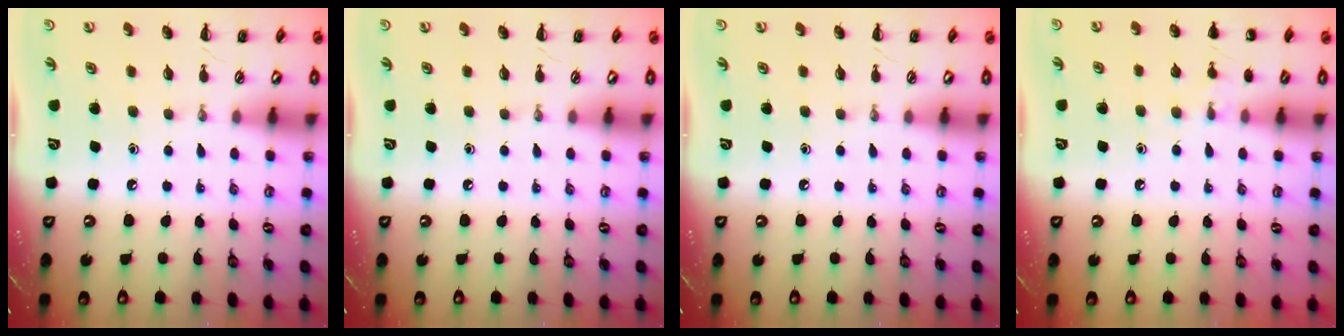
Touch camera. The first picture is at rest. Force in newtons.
{"total": 0.0}
{"total": 0.0}
{"total": 6.0, "press": 5.8, "slide": 1.7}